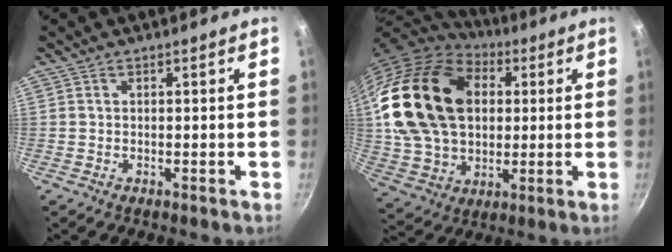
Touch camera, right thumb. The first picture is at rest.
{"total": 25.9, "force": [5.3, 18.4, 17.5], "torque": [-0.296, 0.007, 0.102]}